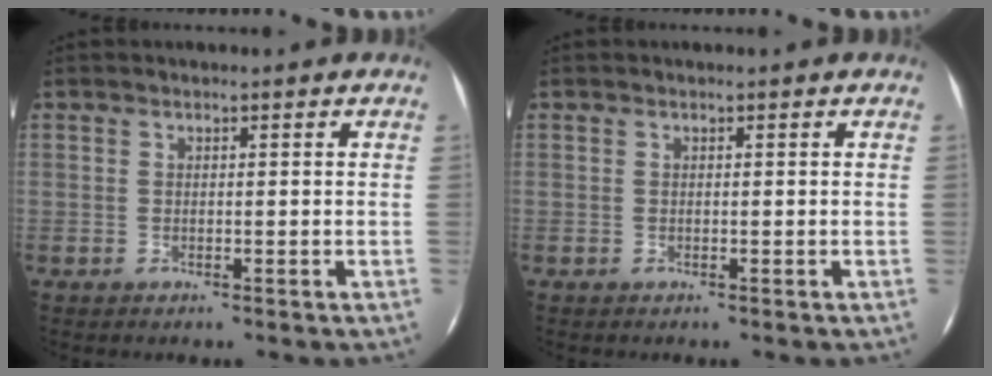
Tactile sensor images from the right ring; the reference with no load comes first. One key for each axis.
{"total": 0.0}